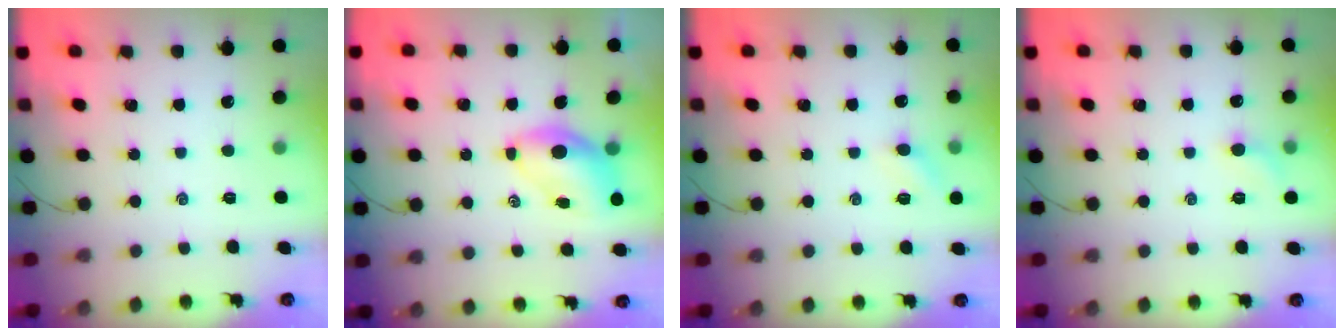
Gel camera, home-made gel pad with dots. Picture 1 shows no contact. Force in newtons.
{"total": 6.8, "press": 6.6, "slide": 1.6}
{"total": 5.5, "press": 5.2, "slide": 1.7}
{"total": 5.2, "press": 5.0, "slide": 1.7}